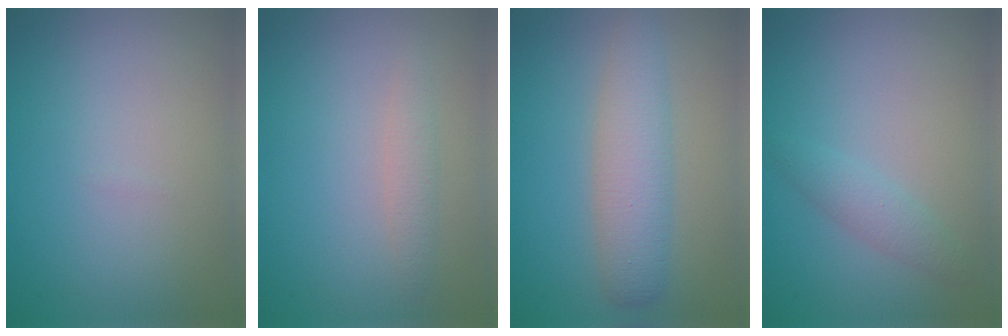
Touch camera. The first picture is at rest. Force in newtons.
{"total": 1.4, "press": 1.4, "slide": 0.1}
{"total": 4.3, "press": 4.3, "slide": 0.0}
{"total": 1.7, "press": 1.7, "slide": 0.0}